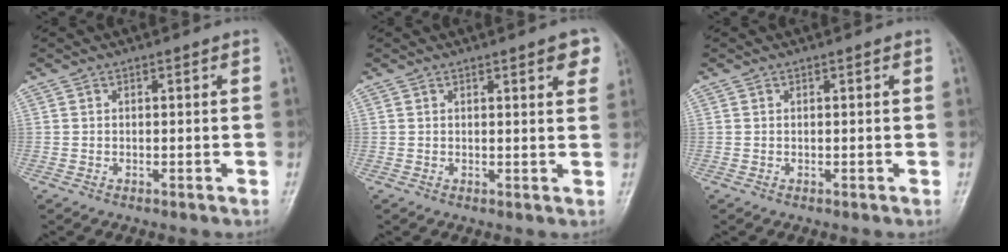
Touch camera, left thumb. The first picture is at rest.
{"total": 4.3, "force": [2.4, 1.1, 3.4], "torque": [-0.027, -0.008, 0.025]}
{"total": 0.0}